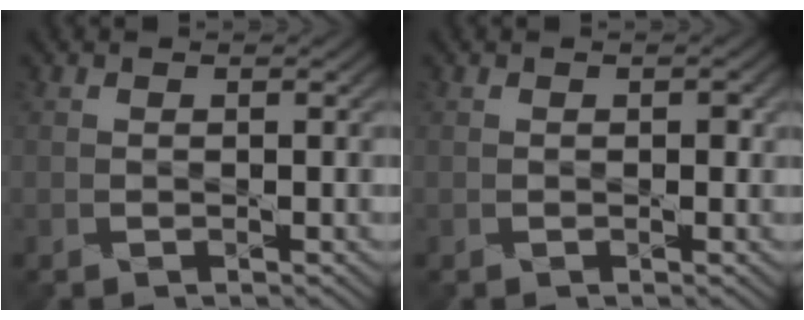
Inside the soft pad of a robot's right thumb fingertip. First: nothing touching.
{"total": 0.7, "force": [0.1, 0.5, 0.5], "torque": [-0.003, -0.004, 0.001]}